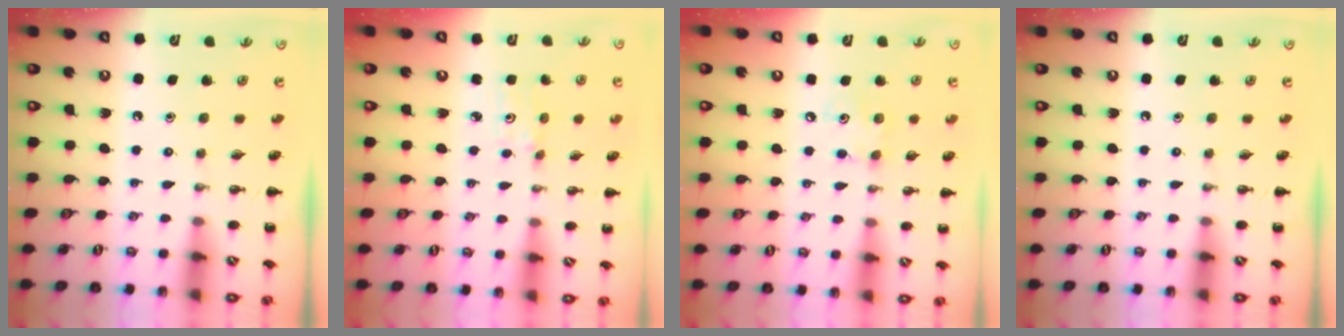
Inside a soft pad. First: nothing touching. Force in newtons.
{"total": 2.7, "press": 2.6, "slide": 0.8}
{"total": 4.0, "press": 3.8, "slide": 1.0}
{"total": 0.0}